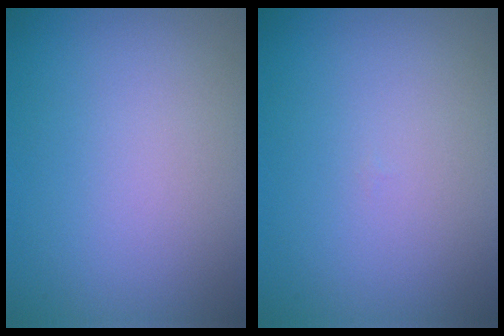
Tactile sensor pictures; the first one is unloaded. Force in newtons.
{"total": 0.0}